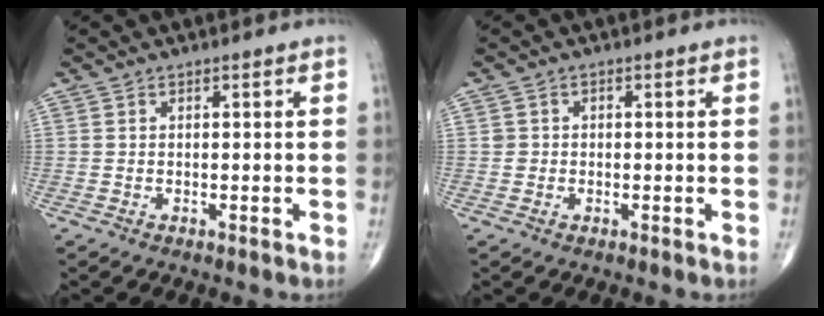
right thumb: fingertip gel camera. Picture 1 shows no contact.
{"total": 1.2, "force": [-0.1, 1.2, 0.1], "torque": [0.005, 0.004, -0.002]}